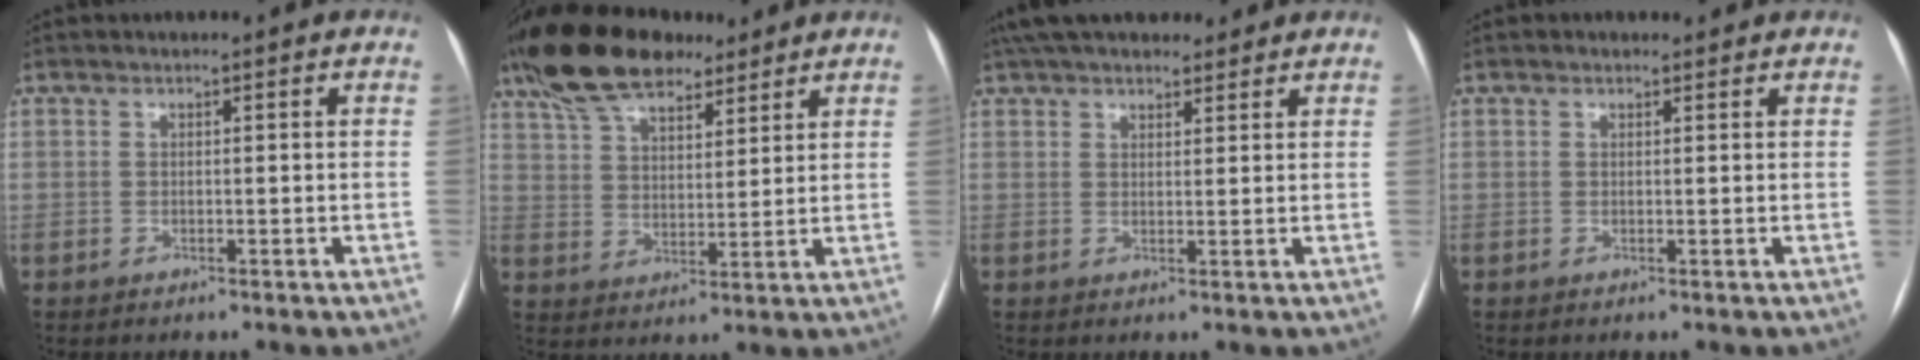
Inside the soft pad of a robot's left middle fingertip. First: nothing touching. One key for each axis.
{"total": 14.8, "fx": 11.4, "fy": 5.5, "fz": 7.6, "tx": -0.151, "ty": 0.037, "tz": 0.204}
{"total": 12.9, "fx": 10.8, "fy": 4.2, "fz": 5.7, "tx": -0.092, "ty": 0.050, "tz": 0.166}
{"total": 1.8, "fx": 1.5, "fy": 0.7, "fz": 0.7, "tx": -0.016, "ty": 0.021, "tz": 0.021}